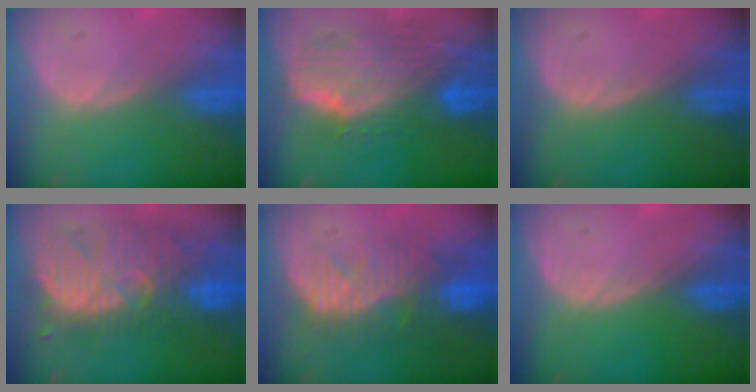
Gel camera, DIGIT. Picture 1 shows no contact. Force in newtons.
{"total": 9.9, "press": 8.8, "slide": 4.5}
{"total": 0.0}
{"total": 11.2, "press": 10.7, "slide": 3.4}
{"total": 10.1, "press": 8.9, "slide": 4.7}
{"total": 0.0}